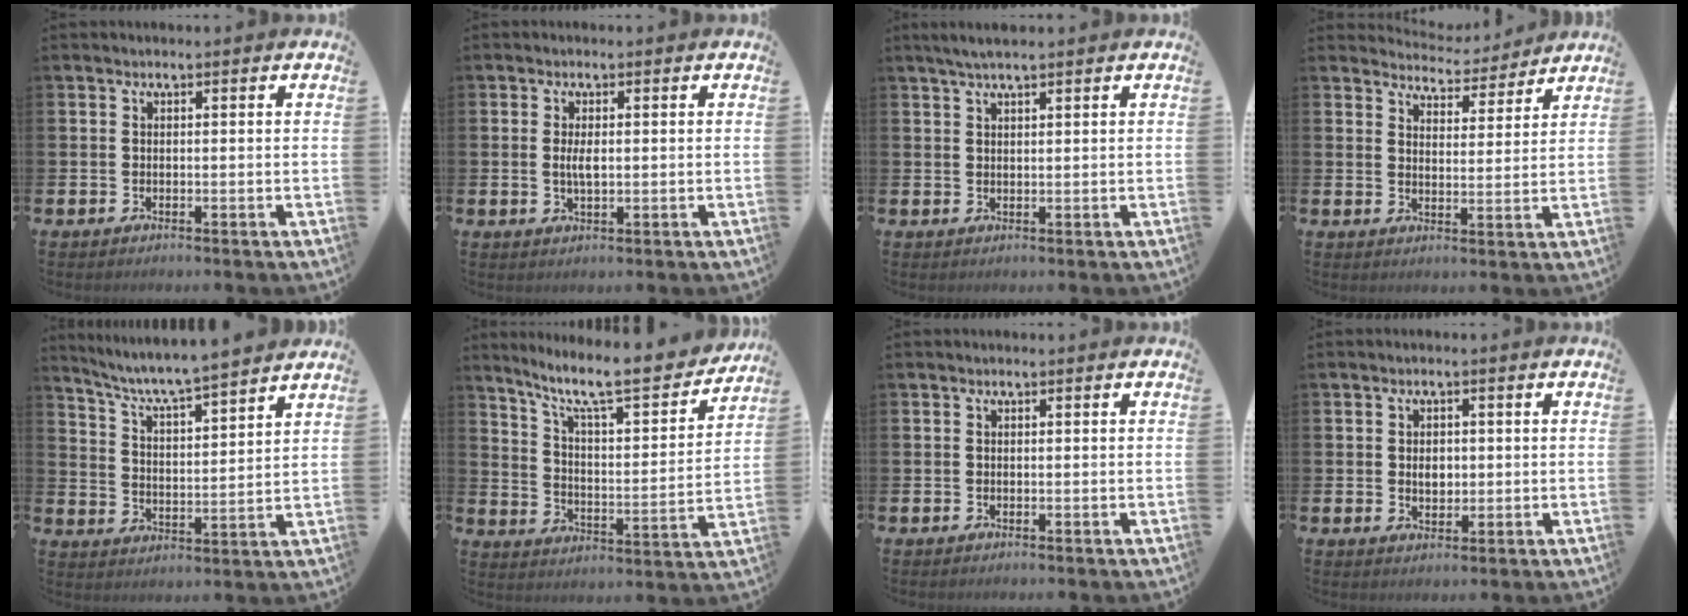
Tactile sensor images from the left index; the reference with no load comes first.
{"total": 2.4, "force": [0.1, 0.9, 2.2], "torque": [-0.042, 0.002, 0.000]}
{"total": 2.7, "force": [2.1, 0.4, 1.6], "torque": [-0.032, 0.002, 0.037]}
{"total": 4.6, "force": [4.5, 0.8, -0.2], "torque": [-0.005, -0.039, 0.075]}
{"total": 6.6, "force": [6.3, 0.0, 1.9], "torque": [-0.068, -0.049, 0.106]}
{"total": 10.3, "force": [8.8, 1.8, 5.0], "torque": [-0.114, -0.062, 0.141]}
{"total": 0.0}
{"total": 2.3, "force": [0.1, 1.7, 1.6], "torque": [-0.015, 0.002, -0.003]}